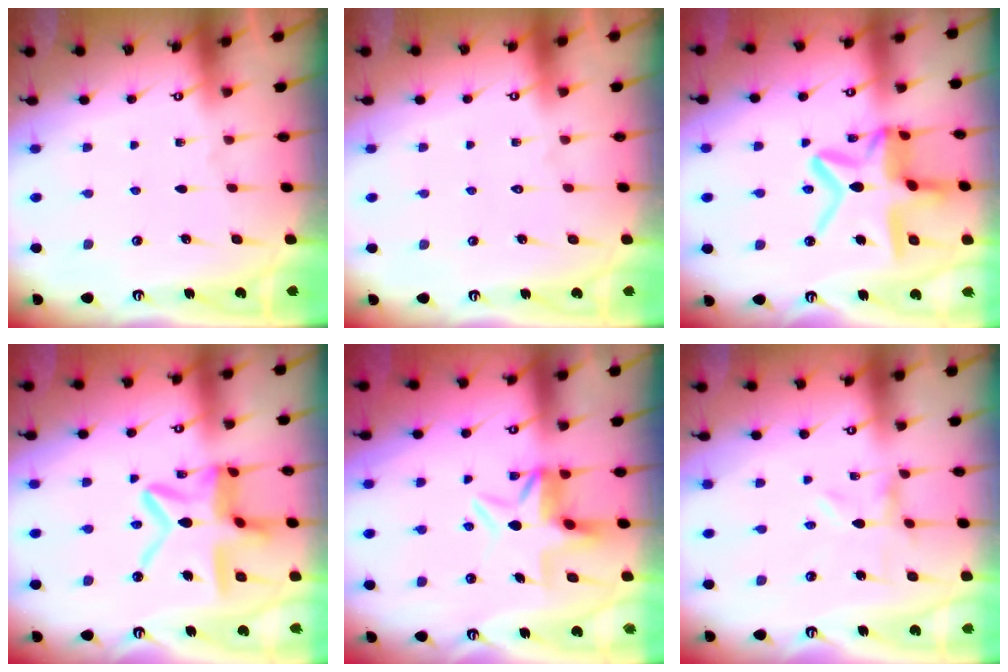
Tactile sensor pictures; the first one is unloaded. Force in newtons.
{"total": 1.6, "press": 1.6, "slide": 0.1}
{"total": 16.7, "press": 16.6, "slide": 1.0}
{"total": 16.2, "press": 16.2, "slide": 1.3}
{"total": 6.1, "press": 5.8, "slide": 1.9}
{"total": 1.2, "press": 1.1, "slide": 0.2}